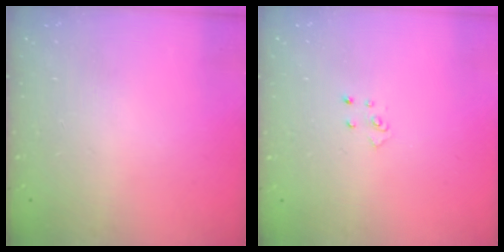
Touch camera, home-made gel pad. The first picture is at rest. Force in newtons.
{"total": 2.6, "press": 2.6, "slide": 0.3}